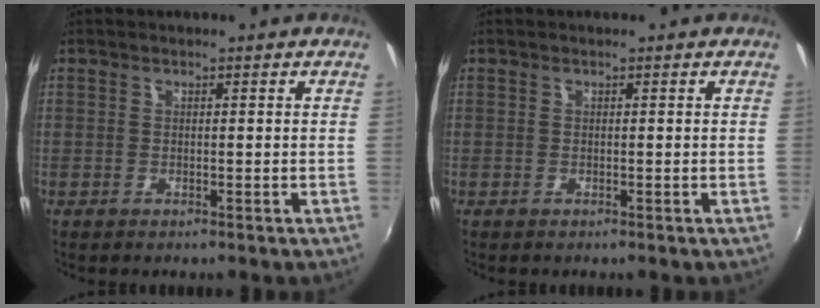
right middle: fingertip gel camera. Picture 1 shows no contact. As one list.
[{"total": 0.0}]